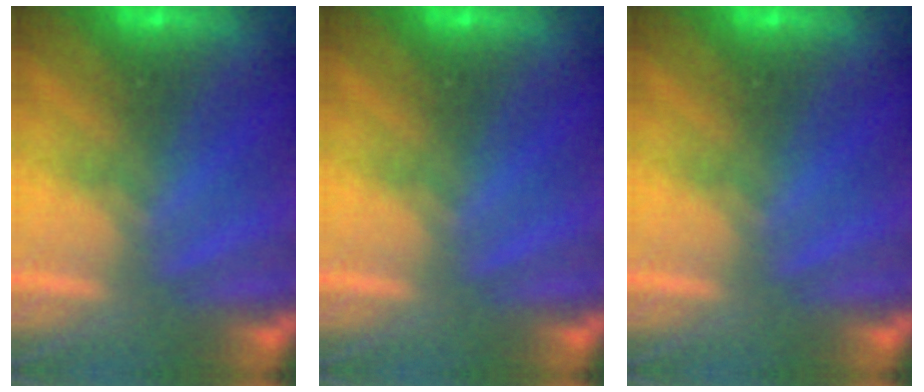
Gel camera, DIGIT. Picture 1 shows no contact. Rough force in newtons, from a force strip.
{"total": 0.0}
{"total": 0.0}